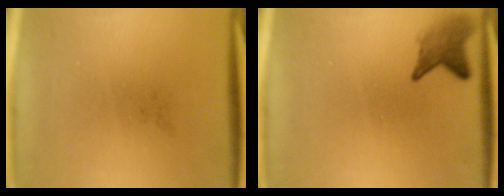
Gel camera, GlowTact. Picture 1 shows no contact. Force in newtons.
{"total": 2.9}